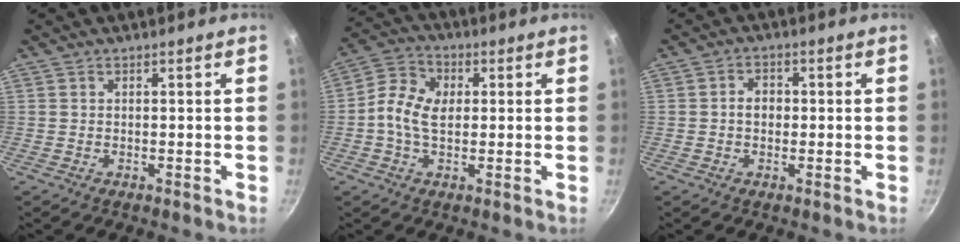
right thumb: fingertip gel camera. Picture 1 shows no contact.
{"total": 8.4, "force": [0.4, 5.7, 6.1], "torque": [-0.109, 0.013, -0.011]}
{"total": 3.3, "force": [-0.1, 2.6, 2.0], "torque": [-0.016, 0.010, -0.003]}